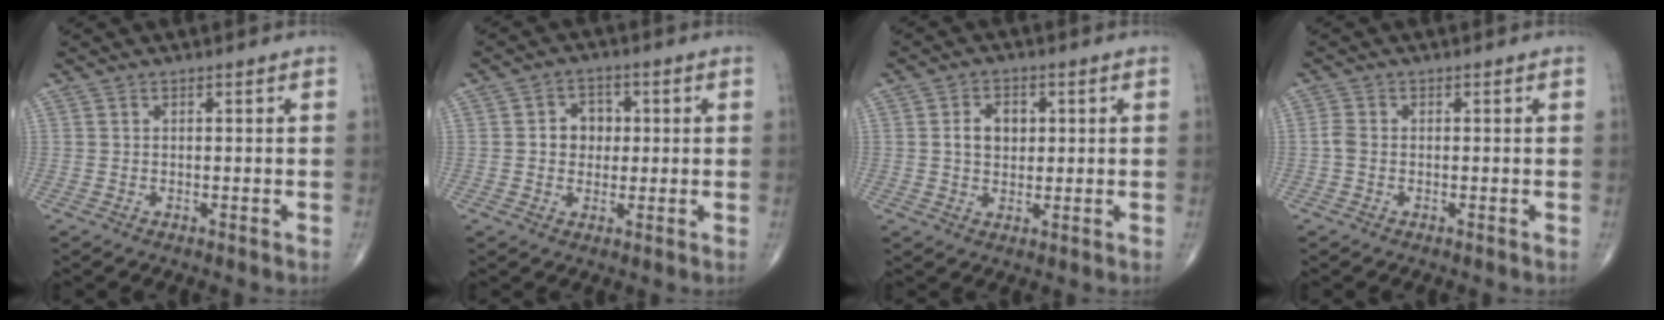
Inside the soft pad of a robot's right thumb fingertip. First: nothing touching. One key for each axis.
{"total": 5.1, "fx": 0.5, "fy": 4.3, "fz": 2.7, "tx": -0.011, "ty": 0.008, "tz": 0.002}
{"total": 5.2, "fx": 0.9, "fy": 3.7, "fz": 3.5, "tx": -0.045, "ty": 0.001, "tz": 0.012}
{"total": 1.7, "fx": -0.4, "fy": 1.2, "fz": 1.1, "tx": -0.024, "ty": 0.001, "tz": -0.012}